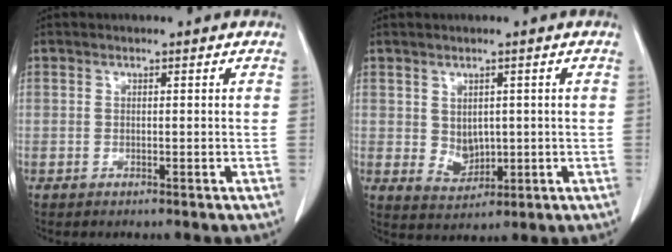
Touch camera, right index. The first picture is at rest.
{"total": 4.0, "force": [0.4, 3.0, 2.6], "torque": [-0.047, -0.004, 0.021]}